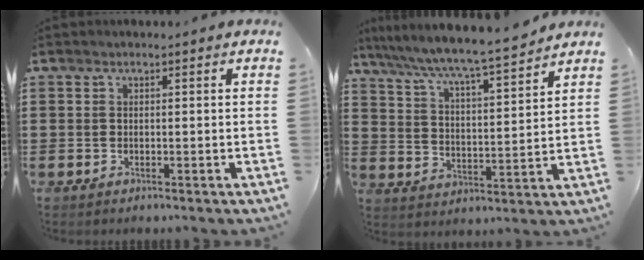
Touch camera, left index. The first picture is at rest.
{"total": 6.2, "force": [5.7, -0.3, 2.6], "torque": [-0.075, -0.041, 0.090]}